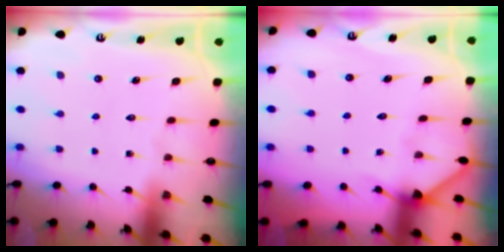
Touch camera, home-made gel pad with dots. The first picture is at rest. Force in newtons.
{"total": 3.9, "press": 3.9, "slide": 0.3}